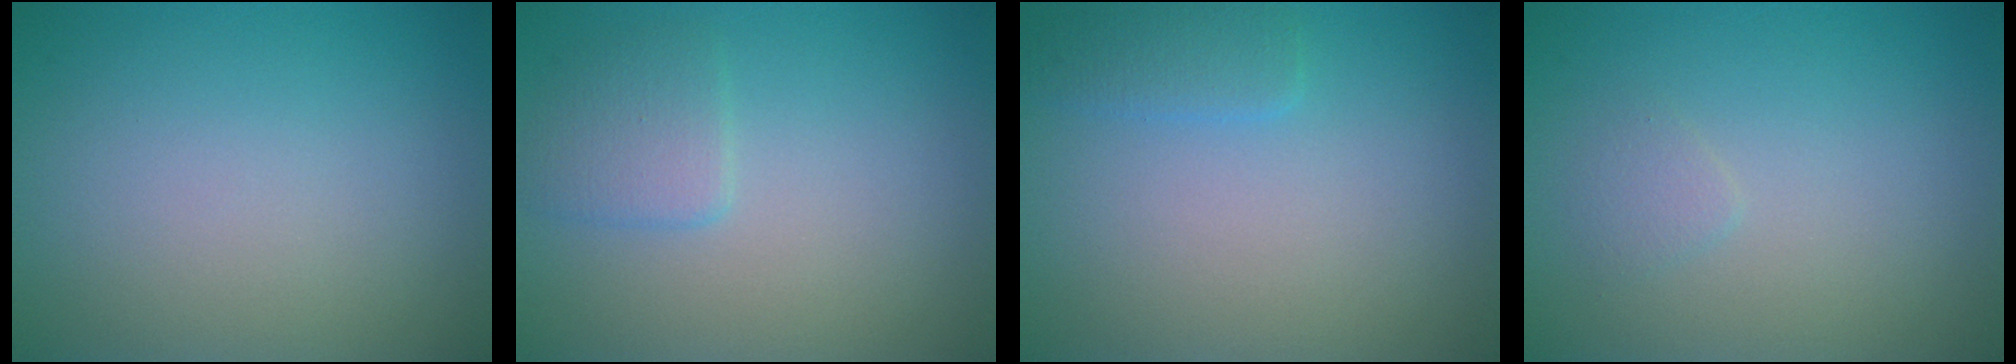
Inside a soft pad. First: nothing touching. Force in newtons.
{"total": 2.0, "press": 2.0, "slide": 0.1}
{"total": 1.6, "press": 1.6, "slide": 0.0}
{"total": 0.8, "press": 0.8, "slide": 0.0}